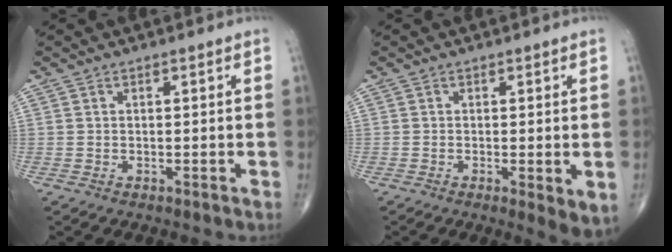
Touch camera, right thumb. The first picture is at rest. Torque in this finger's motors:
{"motor_torque": [-0.28, 0.20, -0.03, -0.28, -0.02]}